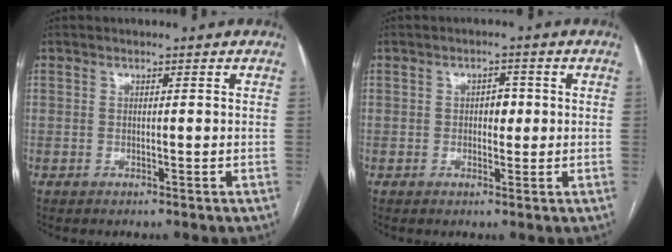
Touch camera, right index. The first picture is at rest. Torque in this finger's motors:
{"motor_torque": [0.43, 0.00, 0.00, 0.03]}